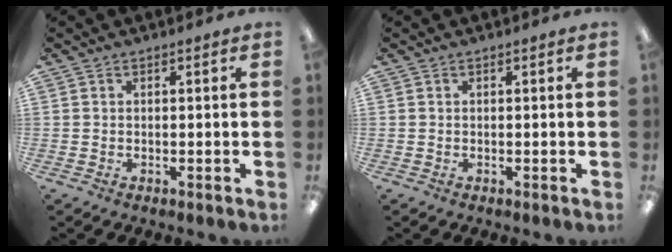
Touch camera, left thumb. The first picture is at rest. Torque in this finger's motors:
{"motor_torque": [0.05, 0.26, -0.02, 0.50, 0.00]}